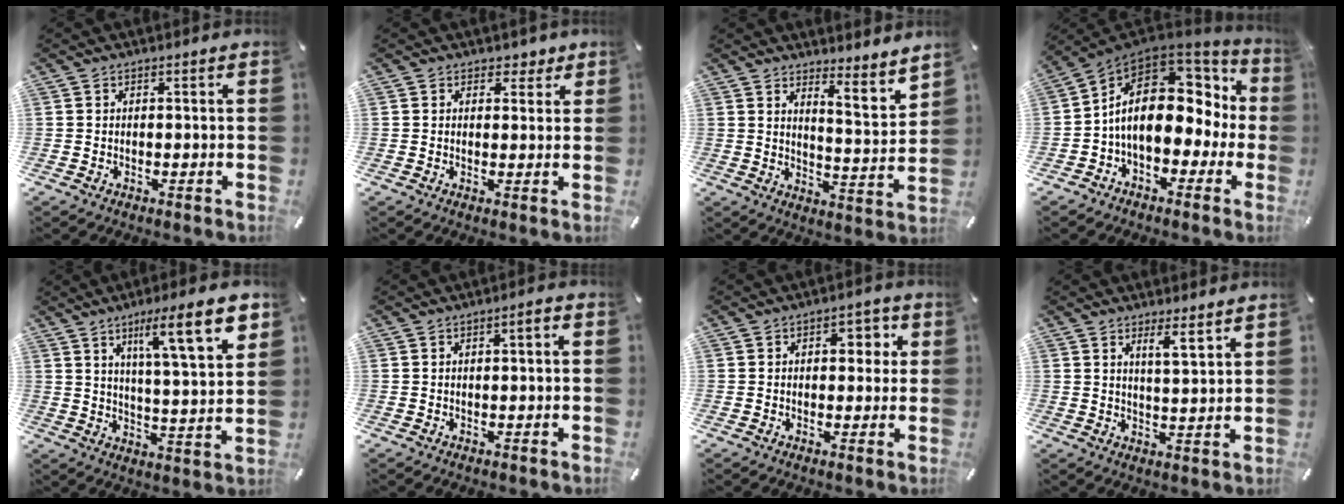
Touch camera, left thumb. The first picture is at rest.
{"total": 2.9, "force": [1.7, 2.2, 0.8], "torque": [0.004, -0.002, 0.026]}
{"total": 6.3, "force": [5.8, 0.8, 2.3], "torque": [-0.028, -0.066, 0.096]}
{"total": 16.4, "force": [1.7, 10.8, 12.2], "torque": [-0.223, -0.009, 0.028]}
{"total": 15.5, "force": [8.4, 2.8, 12.7], "torque": [-0.185, -0.045, 0.124]}
{"total": 2.0, "force": [-0.3, 0.5, 1.9], "torque": [-0.034, 0.004, -0.007]}
{"total": 4.7, "force": [0.8, 3.1, 3.5], "torque": [-0.034, -0.003, 0.001]}
{"total": 4.9, "force": [3.7, 0.1, 3.3], "torque": [-0.058, -0.023, 0.059]}